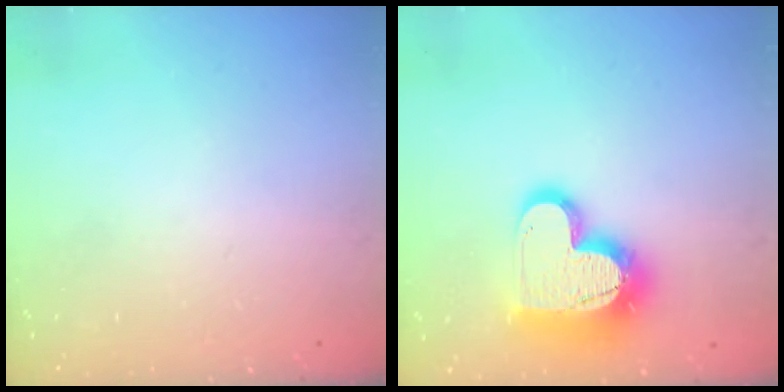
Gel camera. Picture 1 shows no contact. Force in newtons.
{"total": 17.1, "press": 17.0, "slide": 1.4}